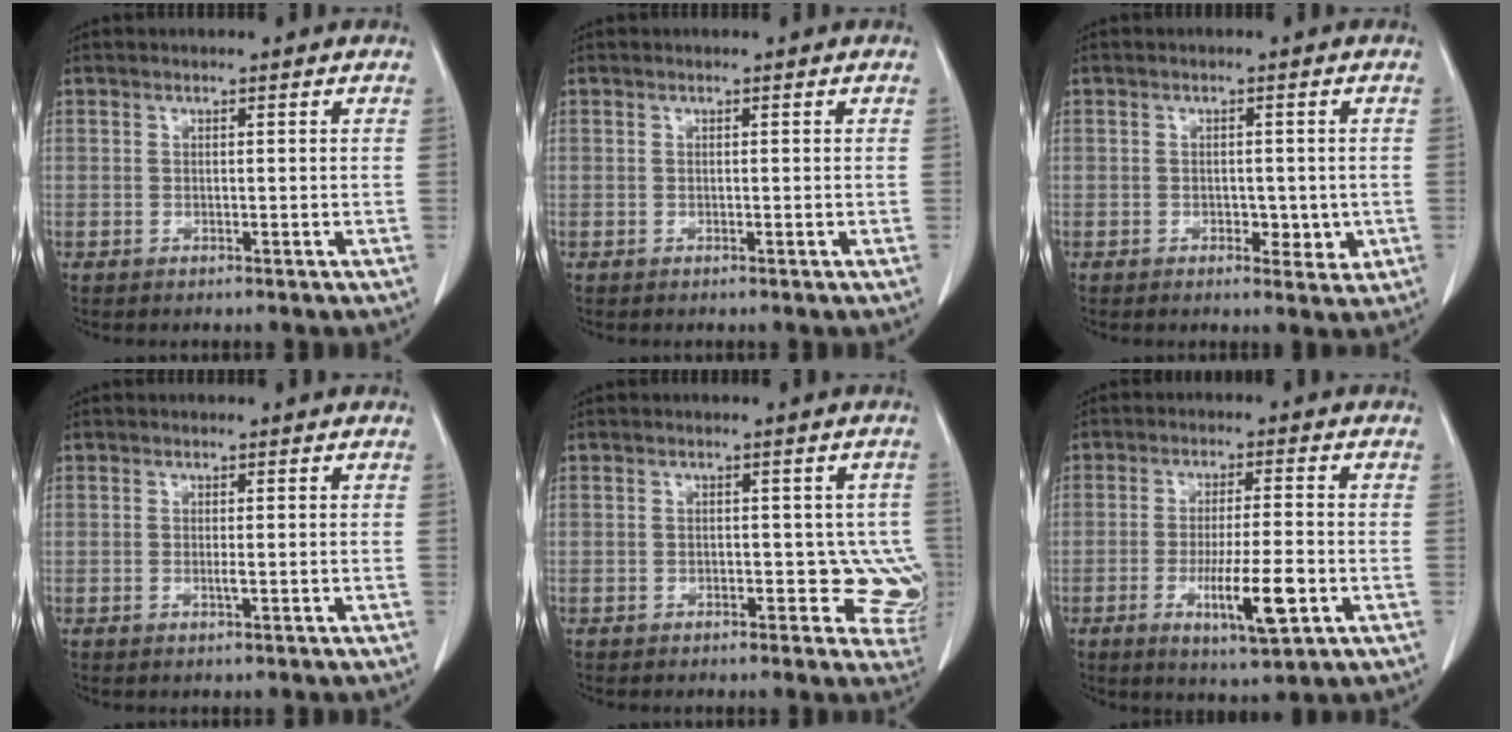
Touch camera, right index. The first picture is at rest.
{"total": 0.0}
{"total": 3.4, "force": [-0.8, 2.1, 2.6], "torque": [-0.027, 0.002, -0.004]}
{"total": 0.9, "force": [-0.2, 0.0, 0.9], "torque": [-0.020, -0.002, -0.004]}
{"total": 5.7, "force": [-1.2, 3.6, 4.3], "torque": [-0.015, 0.010, -0.014]}
{"total": 11.4, "force": [-3.8, 1.1, 10.7], "torque": [-0.184, -0.017, -0.060]}